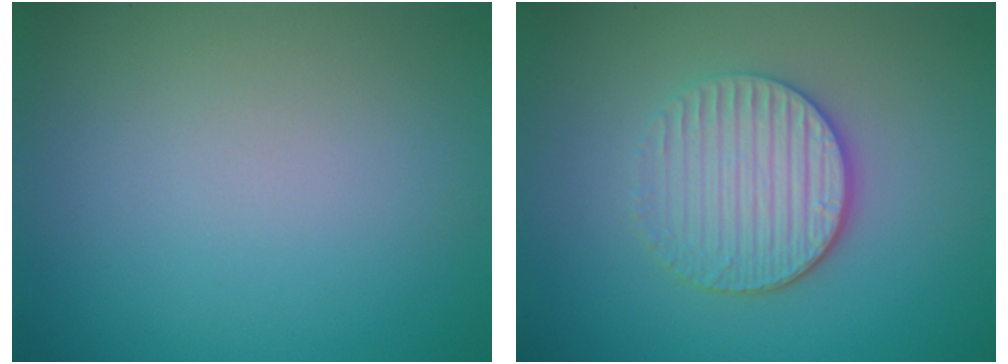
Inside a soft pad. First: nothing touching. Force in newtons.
{"total": 4.0, "press": 3.5, "slide": 2.0}